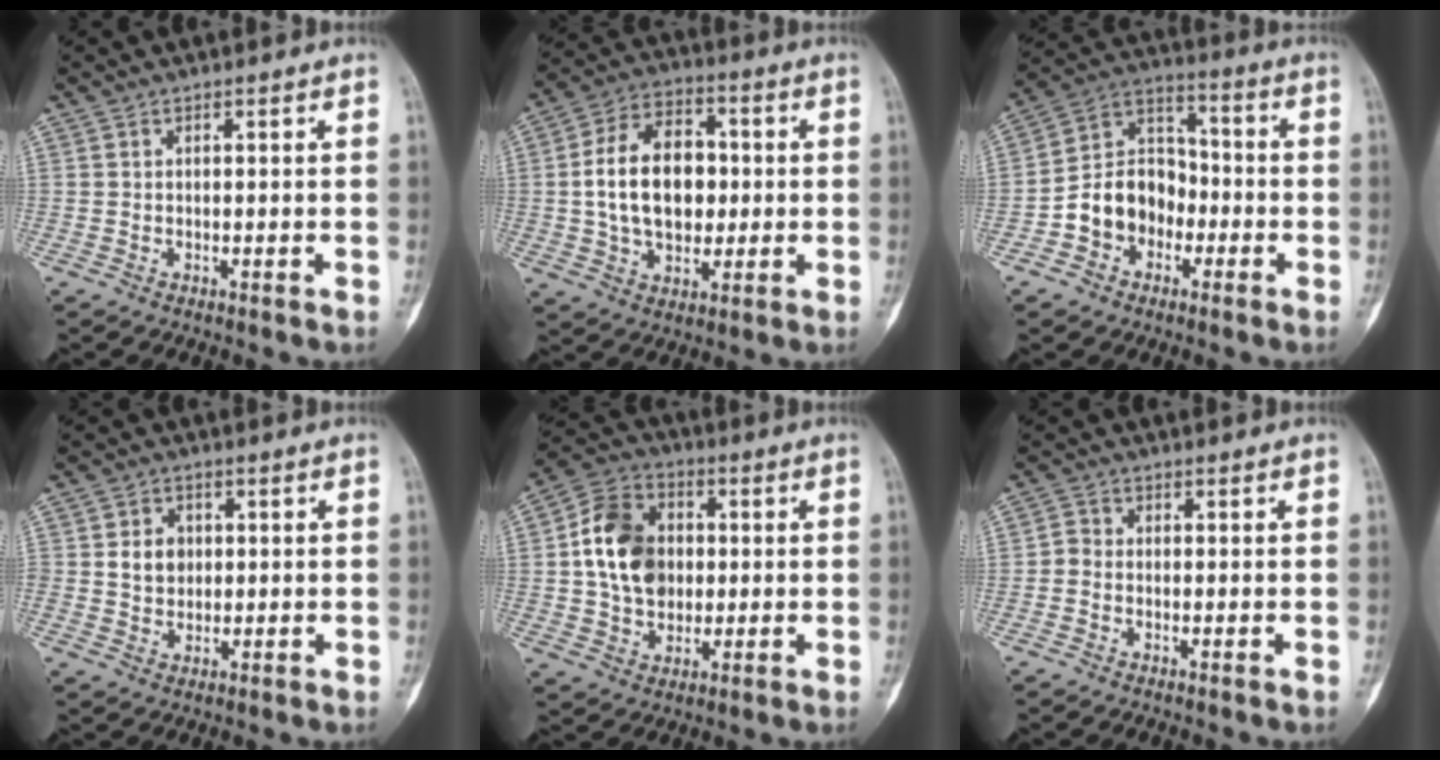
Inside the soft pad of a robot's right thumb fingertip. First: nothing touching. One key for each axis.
{"total": 15.8, "fx": 0.5, "fy": 10.6, "fz": 11.8, "tx": -0.178, "ty": 0.019, "tz": 0.009}
{"total": 12.2, "fx": -3.8, "fy": 9.8, "fz": 6.3, "tx": -0.072, "ty": 0.056, "tz": -0.077}
{"total": 5.2, "fx": 0.7, "fy": 4.3, "fz": 2.8, "tx": -0.026, "ty": 0.000, "tz": 0.013}
{"total": 14.6, "fx": 1.3, "fy": 11.5, "fz": 8.8, "tx": -0.130, "ty": 0.016, "tz": 0.020}
{"total": 1.9, "fx": -0.7, "fy": 1.5, "fz": 0.9, "tx": -0.010, "ty": 0.005, "tz": -0.022}